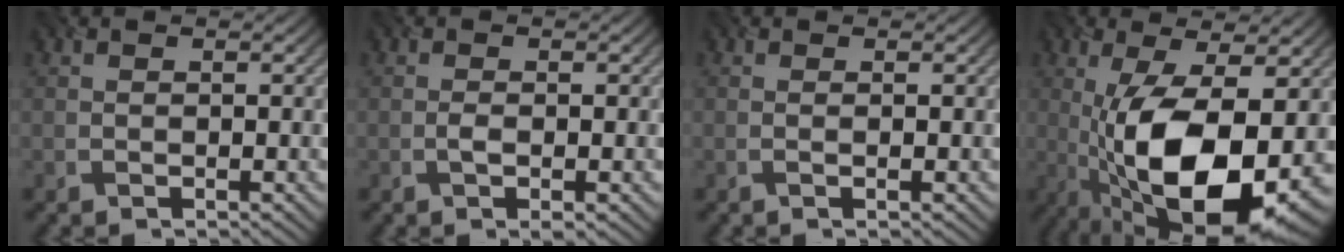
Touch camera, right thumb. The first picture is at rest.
{"total": 1.4, "force": [-0.4, 0.4, 1.3], "torque": [-0.027, -0.001, -0.009]}
{"total": 0.7, "force": [0.0, 0.0, 0.7], "torque": [-0.015, 0.000, -0.002]}
{"total": 16.2, "force": [-3.1, 6.5, 14.5], "torque": [-0.265, -0.019, -0.045]}